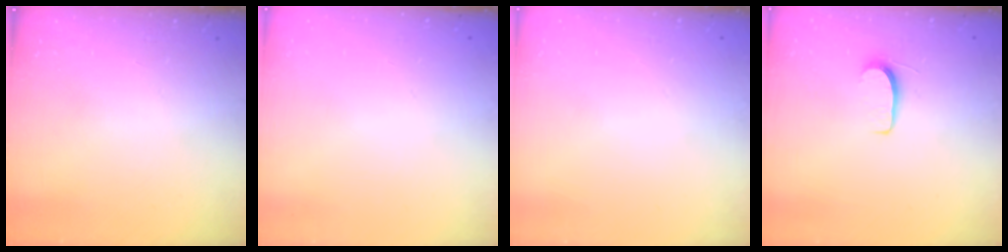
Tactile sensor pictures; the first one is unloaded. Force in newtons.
{"total": 0.0}
{"total": 0.0}
{"total": 5.4, "press": 5.4, "slide": 0.6}